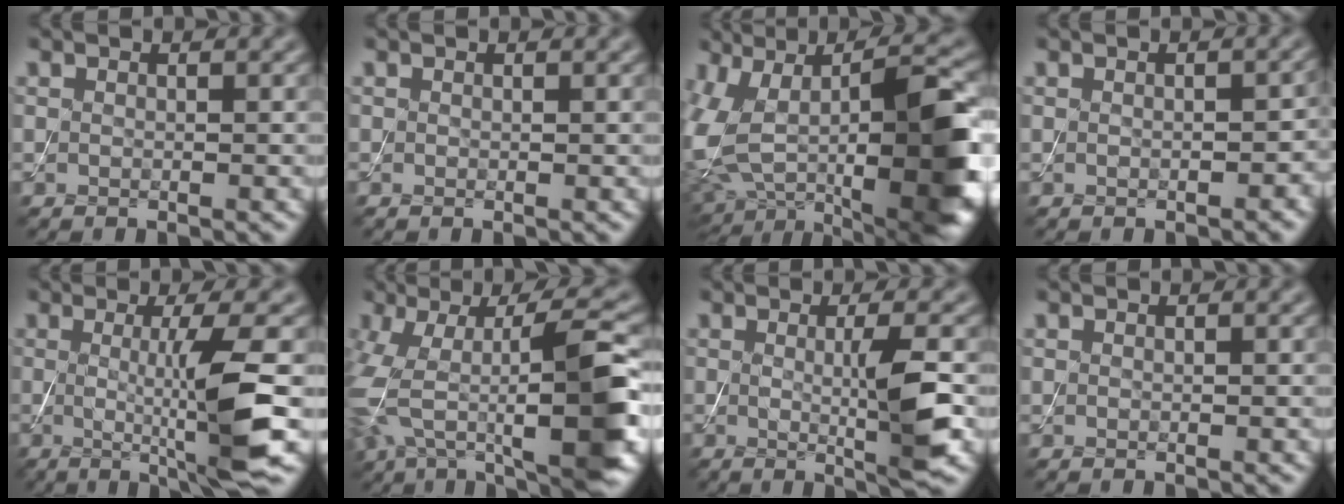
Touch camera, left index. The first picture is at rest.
{"total": 0.0}
{"total": 15.3, "force": [-1.6, 7.9, 13.0], "torque": [-0.227, -0.004, -0.024]}
{"total": 1.9, "force": [-0.4, 1.0, 1.6], "torque": [-0.028, 0.001, -0.003]}
{"total": 7.8, "force": [-0.4, 1.1, 7.7], "torque": [-0.119, -0.010, -0.004]}
{"total": 12.6, "force": [-2.0, 4.6, 11.6], "torque": [-0.208, 0.009, -0.029]}
{"total": 4.9, "force": [-0.2, 0.7, 4.8], "torque": [-0.074, -0.009, -0.001]}
{"total": 0.0}